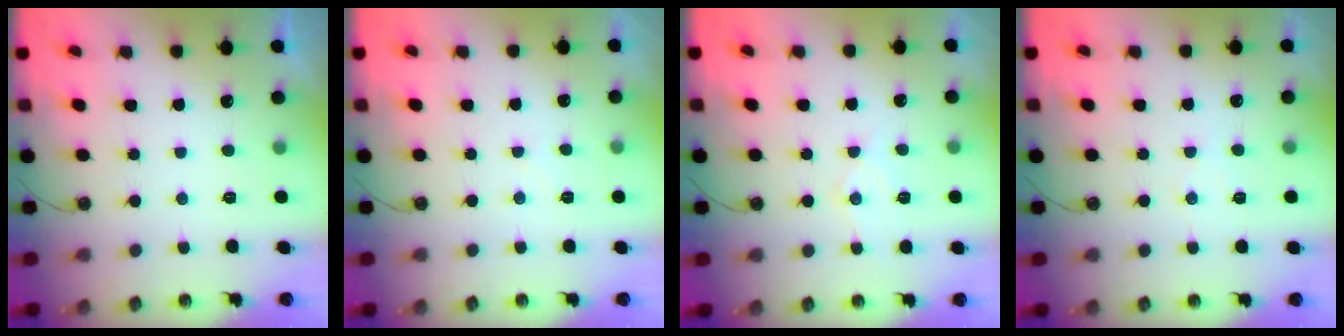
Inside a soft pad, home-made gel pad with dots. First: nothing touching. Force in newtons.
{"total": 3.6, "press": 3.6, "slide": 0.6}
{"total": 7.4, "press": 7.4, "slide": 0.4}
{"total": 5.0, "press": 4.9, "slide": 0.7}